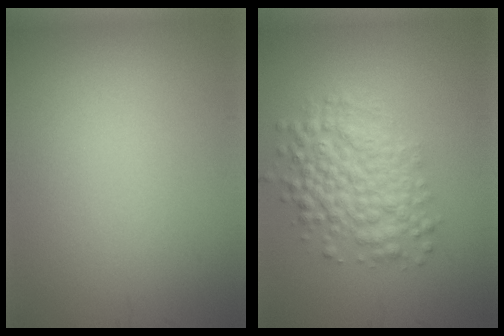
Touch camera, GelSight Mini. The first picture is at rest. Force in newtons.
{"total": 5.5, "press": 5.5, "slide": 0.1}